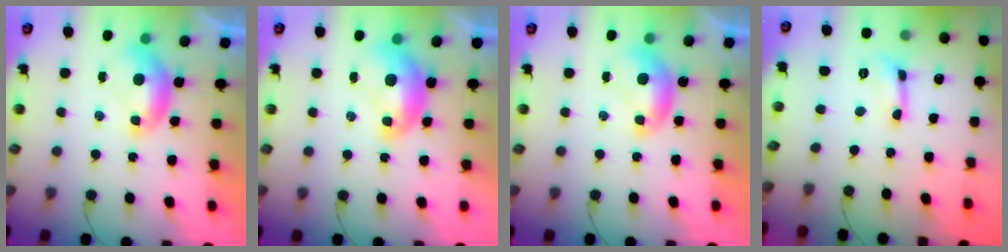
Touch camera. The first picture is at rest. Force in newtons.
{"total": 2.6, "press": 2.5, "slide": 0.7}
{"total": 0.0}
{"total": 1.2, "press": 1.1, "slide": 0.3}